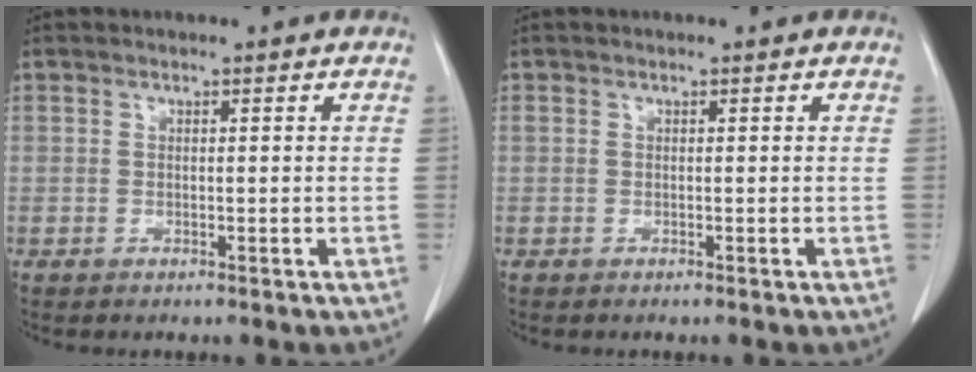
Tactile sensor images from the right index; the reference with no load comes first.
{"total": 0.6, "force": [-0.1, 0.5, 0.4], "torque": [-0.015, 0.007, 0.003]}